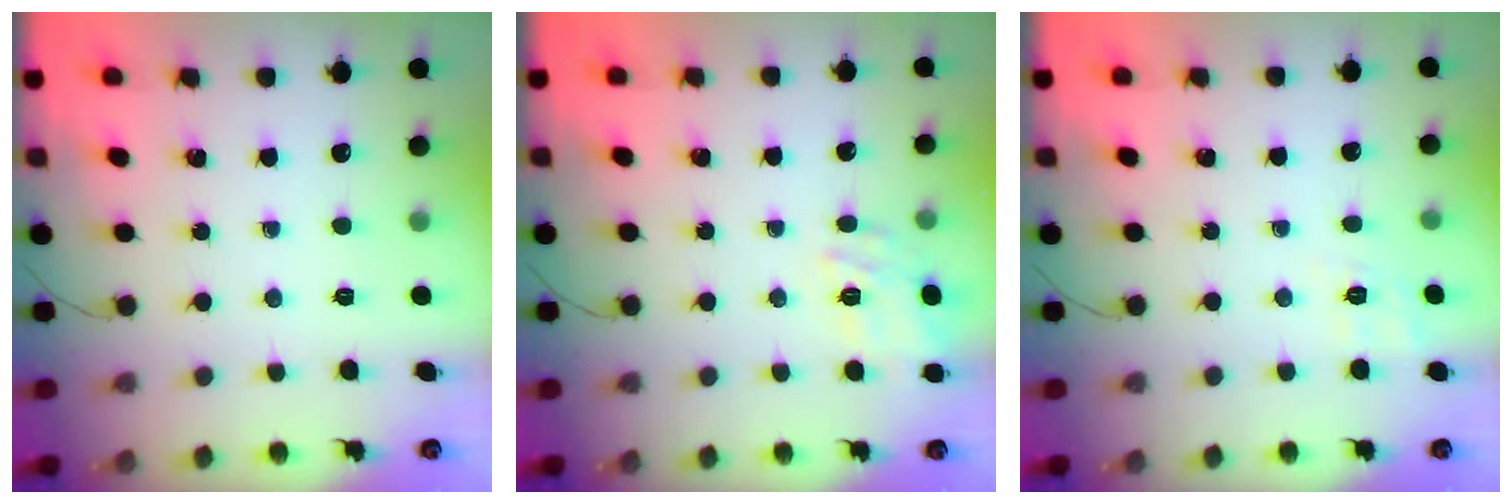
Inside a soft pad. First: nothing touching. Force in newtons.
{"total": 14.0, "press": 14.0, "slide": 0.5}
{"total": 2.1, "press": 0.9, "slide": 1.9}